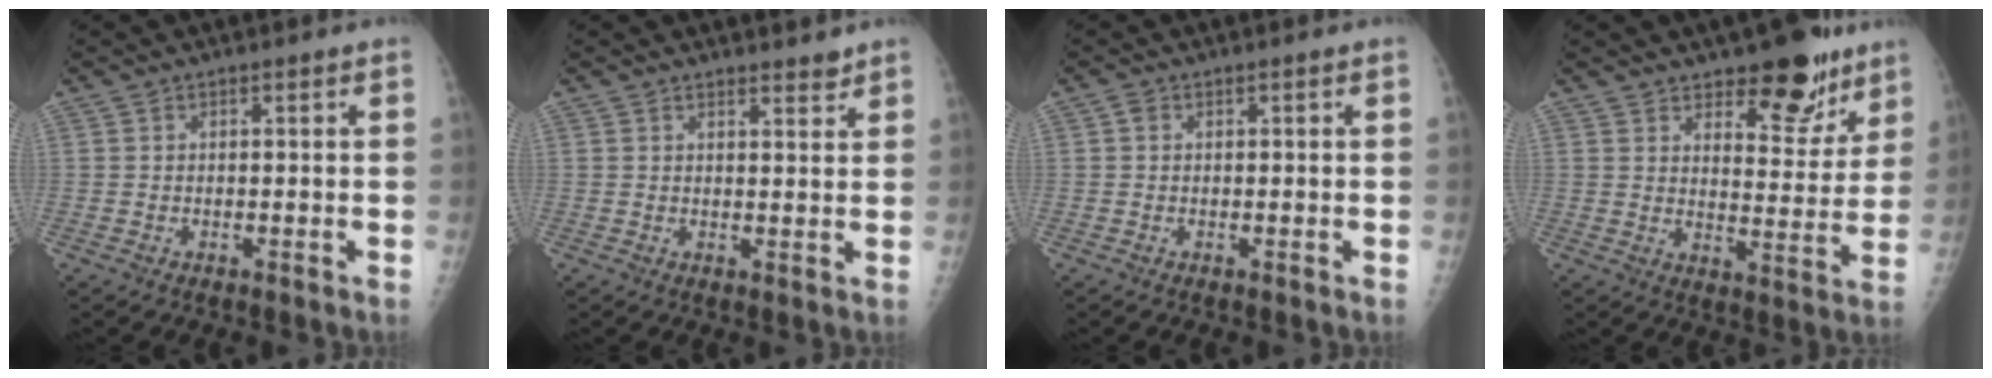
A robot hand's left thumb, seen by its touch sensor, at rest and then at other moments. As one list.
[{"total": 2.4, "force": [2.2, 0.7, 0.7], "torque": [0.003, -0.017, 0.030]}, {"total": 1.0, "force": [0.2, 0.8, 0.5], "torque": [-0.005, 0.002, 0.000]}, {"total": 12.5, "force": [8.6, 5.6, 7.1], "torque": [-0.048, -0.057, 0.127]}]